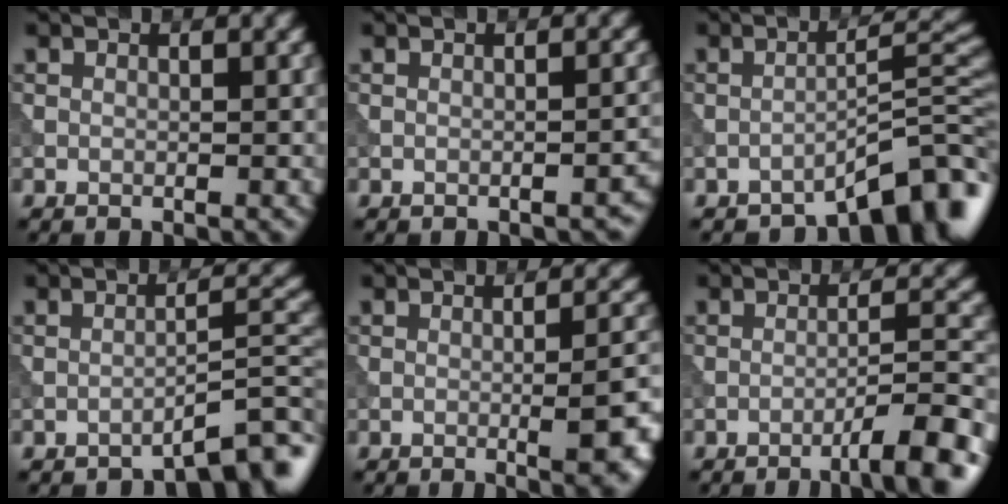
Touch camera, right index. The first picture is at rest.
{"total": 1.5, "force": [-1.2, 0.4, 0.8], "torque": [-0.004, 0.006, -0.016]}
{"total": 6.8, "force": [-5.2, 1.2, 4.3], "torque": [-0.047, 0.019, -0.080]}
{"total": 4.3, "force": [-3.3, 0.6, 2.6], "torque": [-0.029, 0.018, -0.051]}
{"total": 6.6, "force": [-1.2, 2.2, 6.2], "torque": [-0.064, -0.001, -0.012]}
{"total": 6.0, "force": [-3.6, 0.8, 4.7], "torque": [-0.058, 0.015, -0.060]}